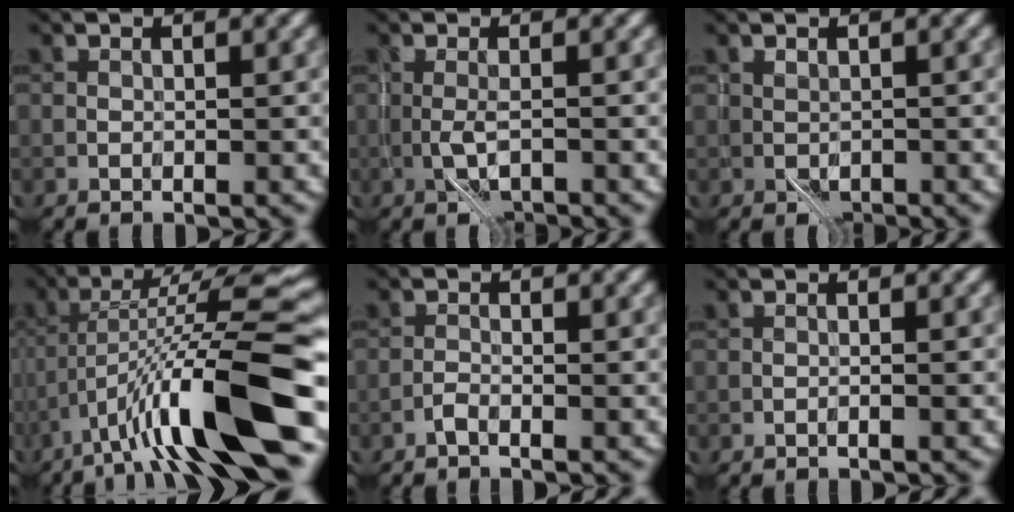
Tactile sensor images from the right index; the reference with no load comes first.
{"total": 2.0, "force": [-0.9, 0.4, 1.8], "torque": [-0.043, -0.004, -0.019]}
{"total": 1.1, "force": [-0.4, 0.7, 0.8], "torque": [-0.015, -0.004, -0.006]}
{"total": 11.8, "force": [-4.8, 2.0, 10.6], "torque": [-0.178, 0.018, -0.078]}
{"total": 0.9, "force": [-0.7, 0.1, 0.5], "torque": [-0.010, 0.003, -0.016]}
{"total": 0.5, "force": [-0.2, 0.1, 0.5], "torque": [-0.008, -0.002, -0.008]}